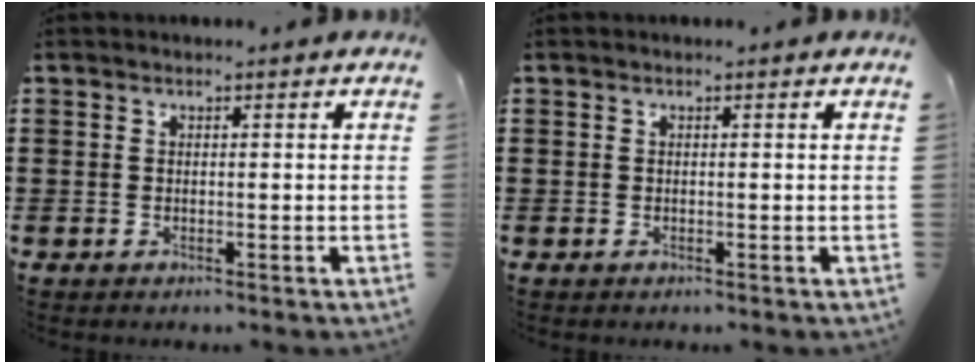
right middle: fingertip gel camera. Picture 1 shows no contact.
{"total": 0.0}